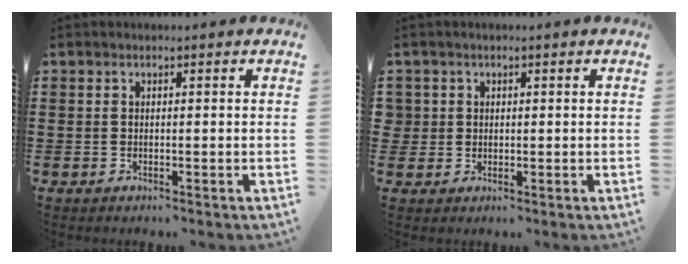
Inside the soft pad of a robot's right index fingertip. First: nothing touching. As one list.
[{"total": 1.7, "force": [0.3, 1.7, 0.2], "torque": [-0.011, 0.009, 0.005]}]